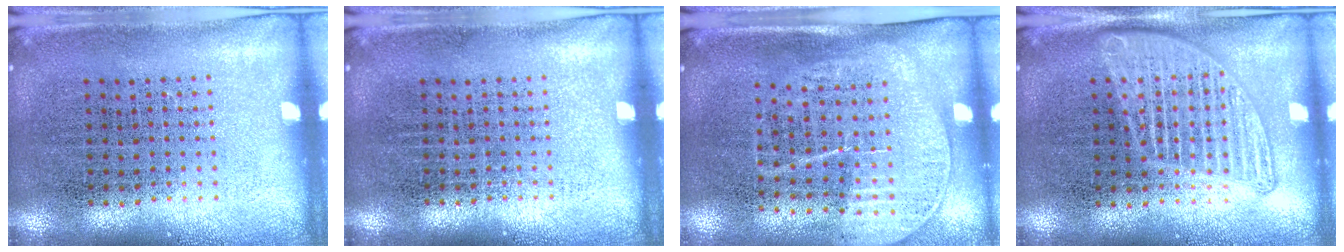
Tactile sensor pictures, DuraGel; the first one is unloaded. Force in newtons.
{"total": 0.0}
{"total": 1.7, "press": 1.4, "slide": 0.9}
{"total": 1.4, "press": 1.4, "slide": 0.2}